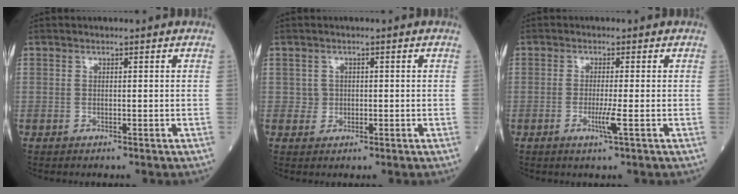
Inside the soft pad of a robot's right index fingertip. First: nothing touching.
{"total": 1.5, "force": [0.1, 1.5, 0.2], "torque": [0.002, 0.003, 0.002]}
{"total": 2.6, "force": [-0.8, -0.4, 2.5], "torque": [-0.049, -0.006, -0.017]}